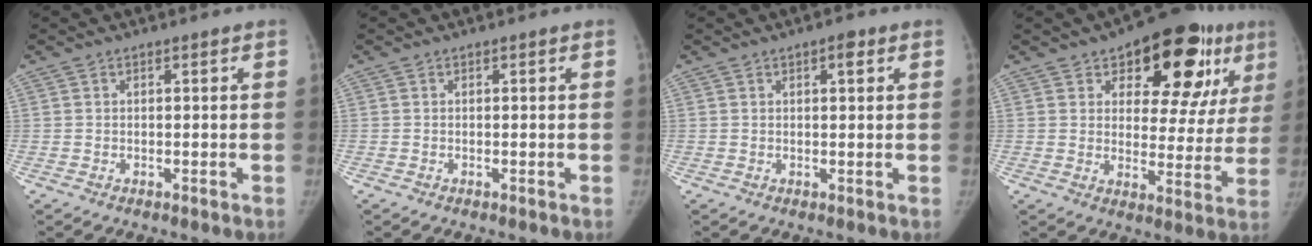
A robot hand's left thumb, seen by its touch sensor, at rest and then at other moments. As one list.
[{"total": 0.0}, {"total": 2.3, "force": [1.1, 0.9, 1.7], "torque": [-0.017, -0.001, 0.013]}, {"total": 20.6, "force": [10.4, 10.4, 14.3], "torque": [-0.134, -0.020, 0.141]}]